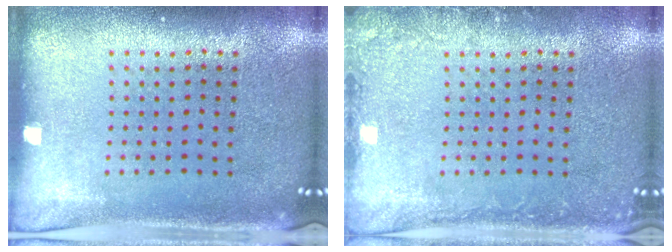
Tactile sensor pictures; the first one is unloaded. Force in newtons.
{"total": 1.7, "press": 1.7, "slide": 0.3}